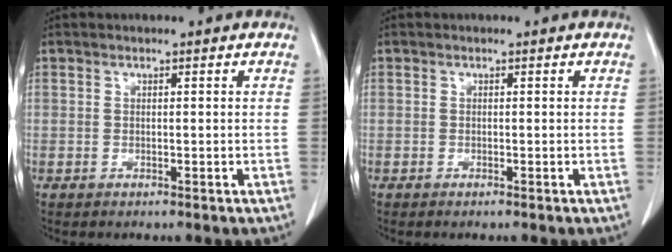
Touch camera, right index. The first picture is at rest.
{"total": 0.0}